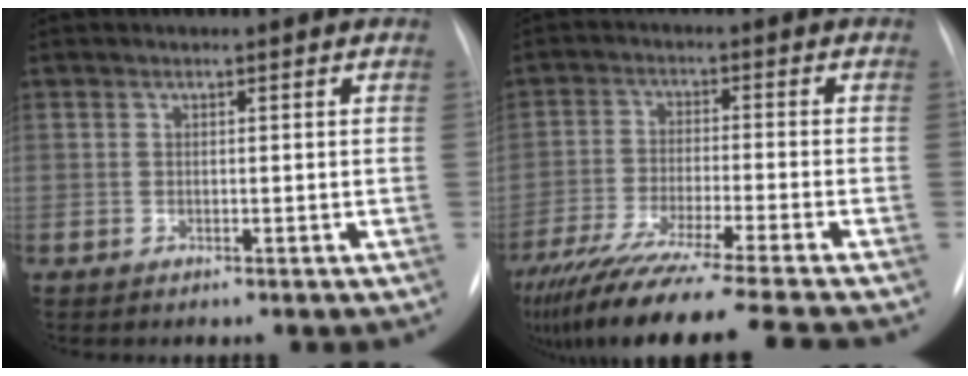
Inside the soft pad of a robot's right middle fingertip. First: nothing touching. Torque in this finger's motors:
{"motor_torque": [1.09, -1.04, 0.35, 0.21]}